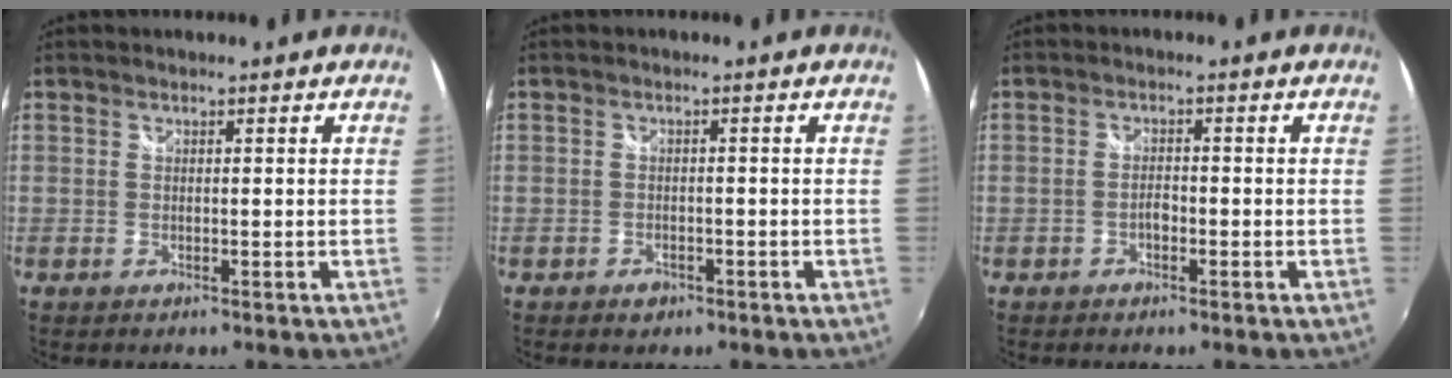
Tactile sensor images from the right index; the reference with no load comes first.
{"total": 2.3, "force": [-1.5, 1.7, 0.8], "torque": [-0.019, -0.002, -0.022]}
{"total": 1.7, "force": [-0.9, 0.9, 1.1], "torque": [-0.022, 0.003, -0.018]}